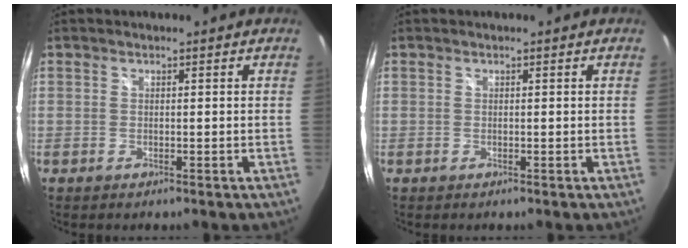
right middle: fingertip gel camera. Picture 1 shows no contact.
{"total": 0.0}